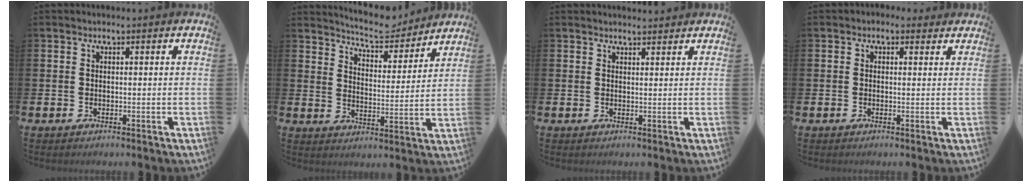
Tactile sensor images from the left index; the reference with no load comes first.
{"total": 7.0, "force": [6.9, 1.1, 1.1], "torque": [-0.040, -0.047, 0.120]}
{"total": 1.6, "force": [1.6, 0.2, 0.0], "torque": [0.006, -0.008, 0.027]}
{"total": 0.9, "force": [0.5, 0.7, 0.2], "torque": [-0.005, 0.008, 0.008]}